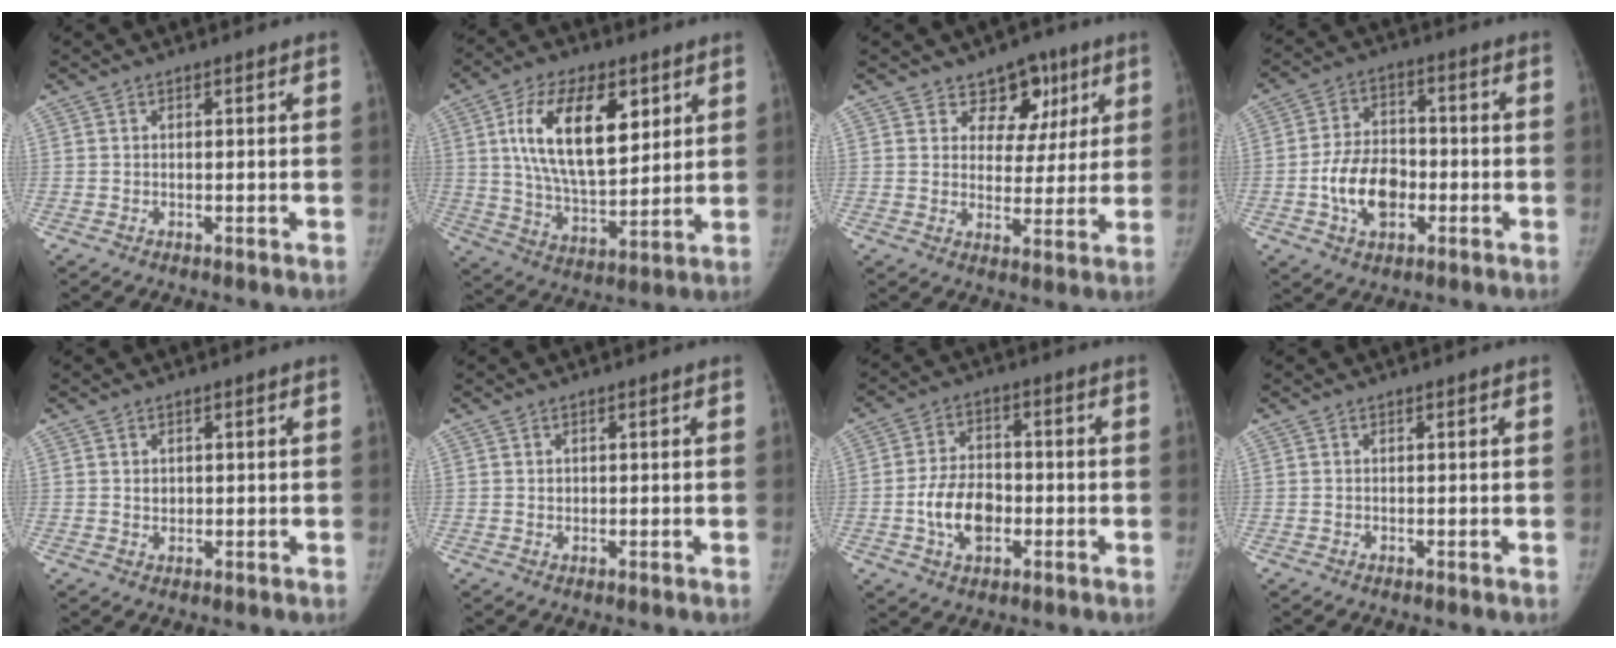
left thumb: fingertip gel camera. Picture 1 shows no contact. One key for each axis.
{"total": 18.5, "fx": 6.4, "fy": 9.4, "fz": 14.6, "tx": -0.221, "ty": -0.026, "tz": 0.118}
{"total": 8.4, "fx": 5.0, "fy": 6.2, "fz": 2.8, "tx": 0.009, "ty": -0.019, "tz": 0.073}
{"total": 11.1, "fx": -2.9, "fy": 7.5, "fz": 7.7, "tx": -0.117, "ty": 0.019, "tz": -0.052}
{"total": 1.4, "fx": 0.3, "fy": 1.2, "fz": 0.7, "tx": -0.008, "ty": -0.002, "tz": 0.008}
{"total": 0.5, "fx": 0.1, "fy": 0.5, "fz": 0.2, "tx": -0.002, "ty": 0.001, "tz": 0.002}
{"total": 9.6, "fx": -2.4, "fy": 6.4, "fz": 6.9, "tx": -0.108, "ty": 0.016, "tz": -0.043}
{"total": 0.0}